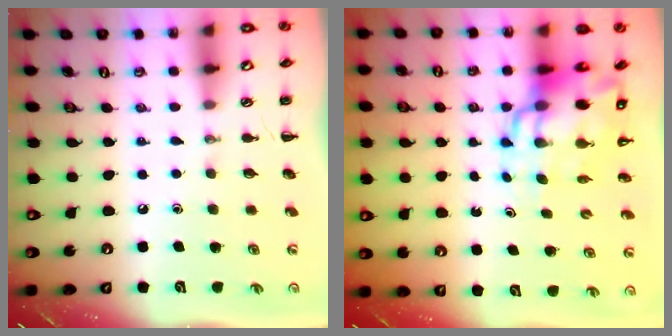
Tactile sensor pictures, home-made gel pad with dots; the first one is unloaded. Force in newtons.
{"total": 13.2, "press": 12.7, "slide": 3.7}